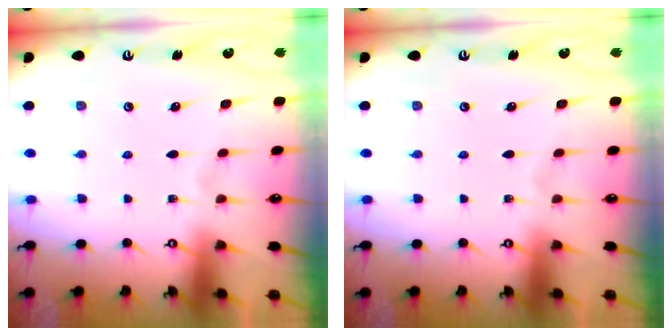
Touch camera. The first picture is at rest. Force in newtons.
{"total": 0.0}